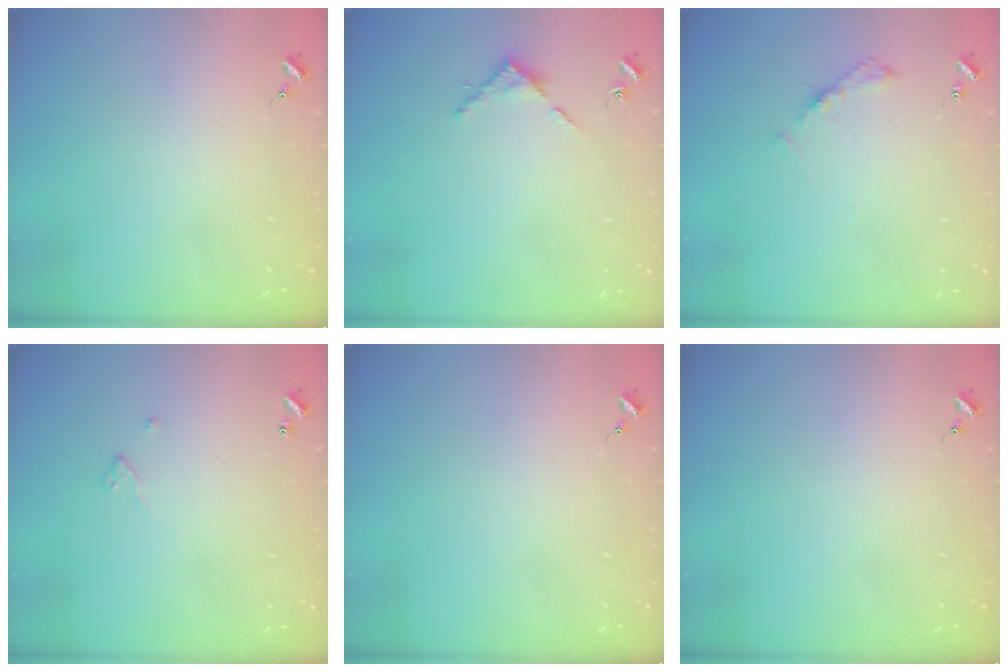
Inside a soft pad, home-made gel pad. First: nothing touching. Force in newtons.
{"total": 4.7, "press": 4.7, "slide": 0.2}
{"total": 5.3, "press": 5.3, "slide": 0.5}
{"total": 2.6, "press": 2.6, "slide": 0.2}
{"total": 0.0}
{"total": 0.0}